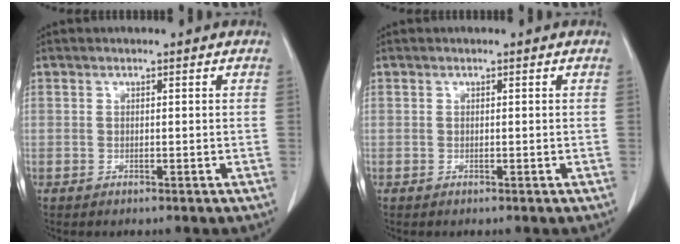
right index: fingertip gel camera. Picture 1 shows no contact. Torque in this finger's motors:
{"motor_torque": [-0.05, 0.05, 0.00, 0.00]}